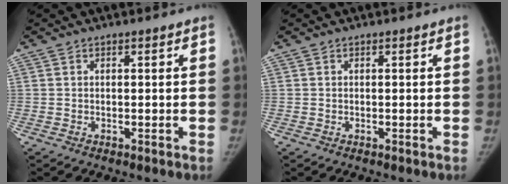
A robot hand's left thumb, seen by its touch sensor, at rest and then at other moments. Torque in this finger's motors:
{"motor_torque": [0.07, -0.06, 0.10, -0.05, 0.03]}